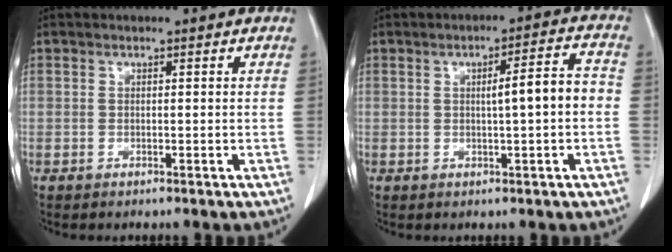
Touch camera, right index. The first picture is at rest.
{"total": 6.0, "force": [-0.3, 0.4, 5.9], "torque": [-0.088, 0.016, -0.004]}